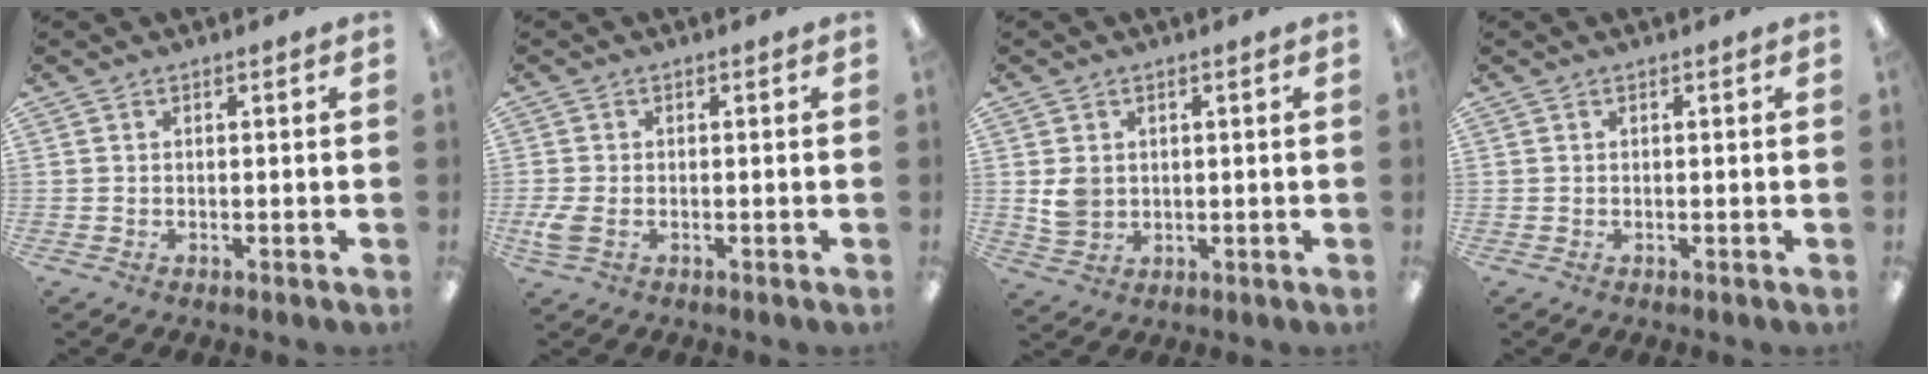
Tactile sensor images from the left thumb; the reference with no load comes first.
{"total": 4.2, "force": [-0.7, 2.6, 3.2], "torque": [-0.065, -0.005, -0.016]}
{"total": 4.5, "force": [1.0, 3.9, 2.1], "torque": [-0.034, 0.004, 0.022]}
{"total": 0.0}